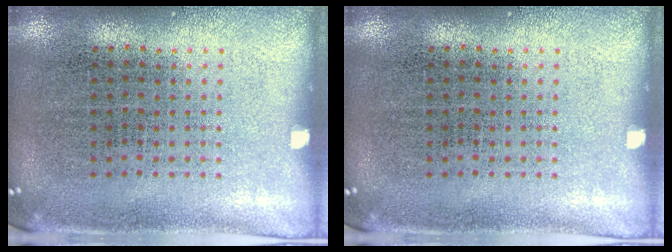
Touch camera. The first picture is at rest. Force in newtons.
{"total": 0.0}